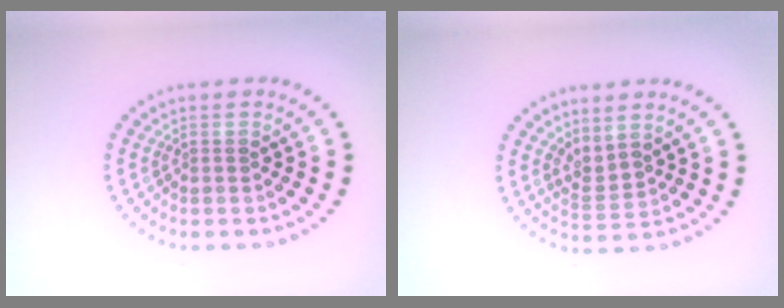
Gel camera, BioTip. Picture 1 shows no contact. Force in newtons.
{"total": 2.2, "press": 1.5, "slide": 1.6}